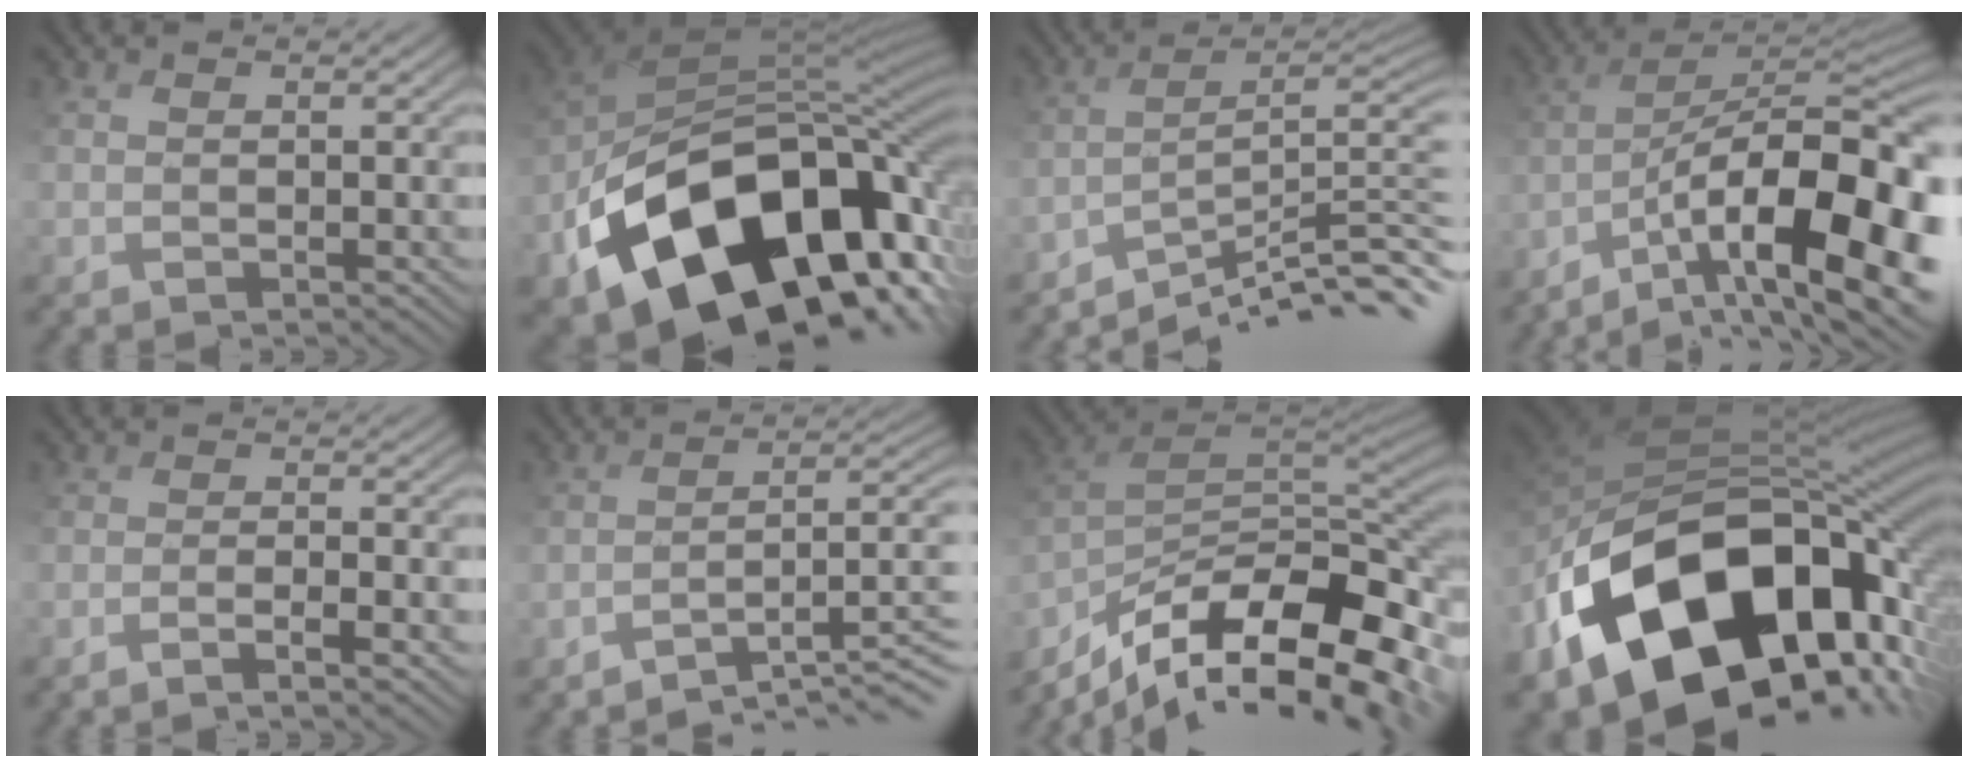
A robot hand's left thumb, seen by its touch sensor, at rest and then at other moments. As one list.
[{"total": 19.4, "force": [-9.9, 12.1, 11.4], "torque": [-0.207, -0.042, -0.149]}, {"total": 10.6, "force": [-7.8, 1.8, 7.0], "torque": [-0.099, 0.008, -0.123]}, {"total": 18.1, "force": [-9.2, 6.9, 14.0], "torque": [-0.216, -0.019, -0.145]}, {"total": 3.6, "force": [-2.5, 0.5, 2.5], "torque": [-0.035, 0.011, -0.053]}, {"total": 7.1, "force": [-4.5, 1.9, 5.1], "torque": [-0.068, 0.006, -0.068]}, {"total": 16.1, "force": [-10.3, 6.8, 10.3], "torque": [-0.229, -0.020, -0.164]}, {"total": 19.4, "force": [-7.0, 12.8, 12.8], "torque": [-0.252, -0.019, -0.104]}]